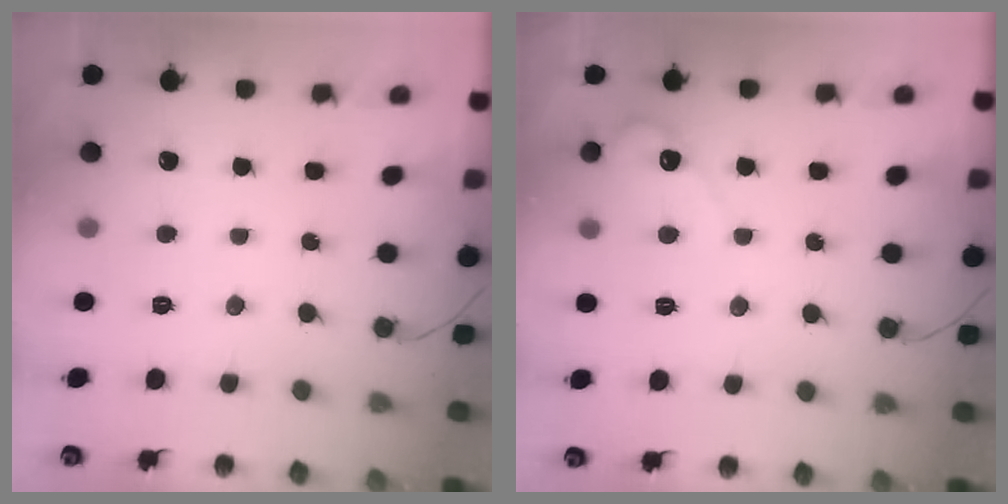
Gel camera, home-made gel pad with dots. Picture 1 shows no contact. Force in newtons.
{"total": 3.0, "press": 3.0, "slide": 0.2}